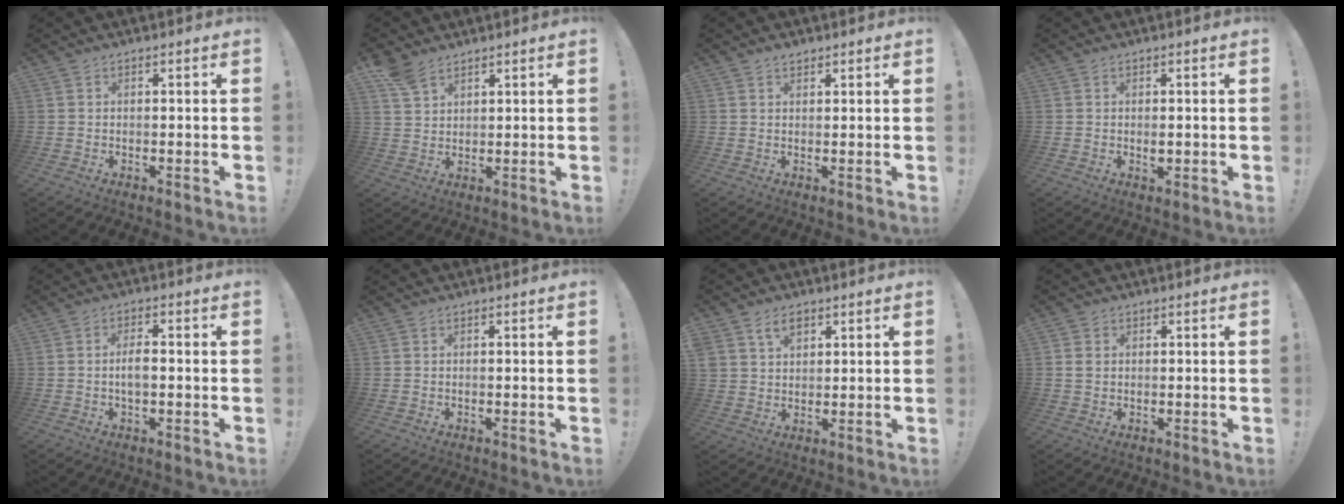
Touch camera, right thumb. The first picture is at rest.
{"total": 6.0, "force": [4.5, 3.2, 2.6], "torque": [-0.041, -0.021, 0.086]}
{"total": 1.7, "force": [1.4, 0.9, 0.6], "torque": [-0.009, -0.007, 0.026]}
{"total": 1.5, "force": [0.0, 0.8, 1.2], "torque": [-0.018, 0.000, 0.000]}
{"total": 4.3, "force": [-0.8, 1.6, 3.9], "torque": [-0.077, 0.007, -0.018]}
{"total": 0.0}
{"total": 5.8, "force": [3.4, 4.0, 2.5], "torque": [-0.041, -0.007, 0.063]}
{"total": 1.8, "force": [0.5, 1.5, 0.8], "torque": [-0.012, 0.002, 0.009]}